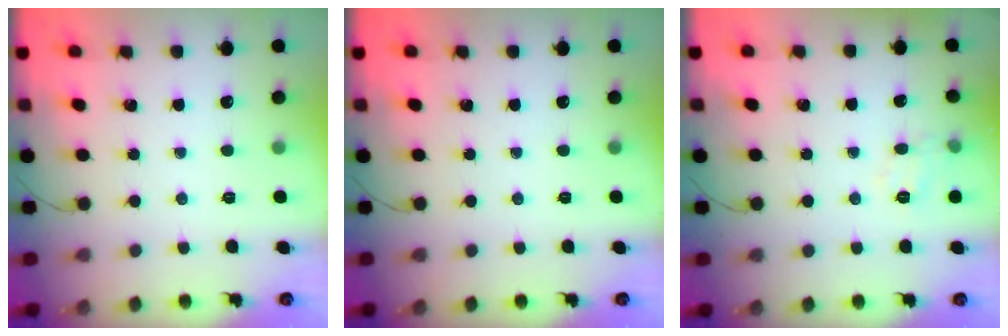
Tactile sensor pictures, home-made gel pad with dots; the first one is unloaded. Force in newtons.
{"total": 0.0}
{"total": 7.9, "press": 7.7, "slide": 1.4}